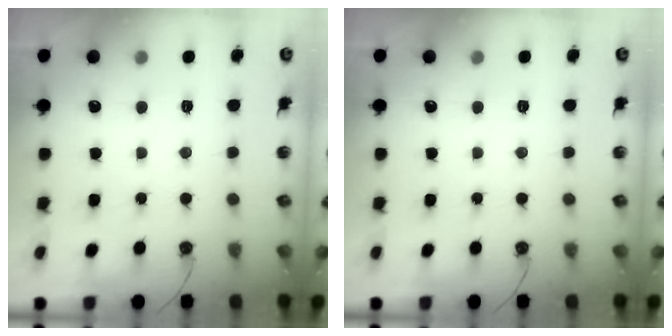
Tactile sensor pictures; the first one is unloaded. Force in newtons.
{"total": 0.0}